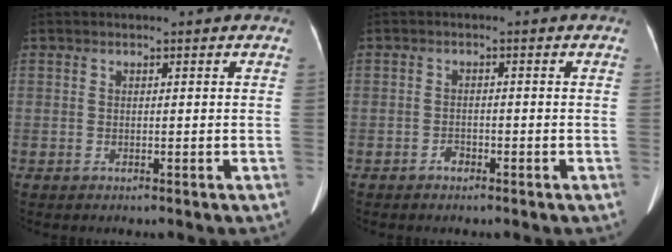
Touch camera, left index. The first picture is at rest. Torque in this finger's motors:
{"motor_torque": [-0.14, 0.07, -0.01, -0.01]}